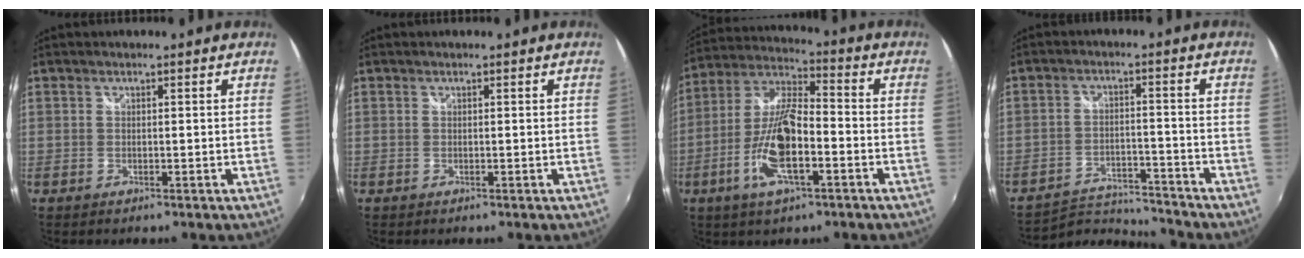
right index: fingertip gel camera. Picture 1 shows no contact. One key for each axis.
{"total": 0.0}
{"total": 14.0, "fx": -5.0, "fy": 4.0, "fz": 12.5, "tx": -0.261, "ty": -0.006, "tz": -0.101}
{"total": 9.4, "fx": -9.4, "fy": 0.4, "fz": 0.7, "tx": -0.034, "ty": 0.007, "tz": -0.154}